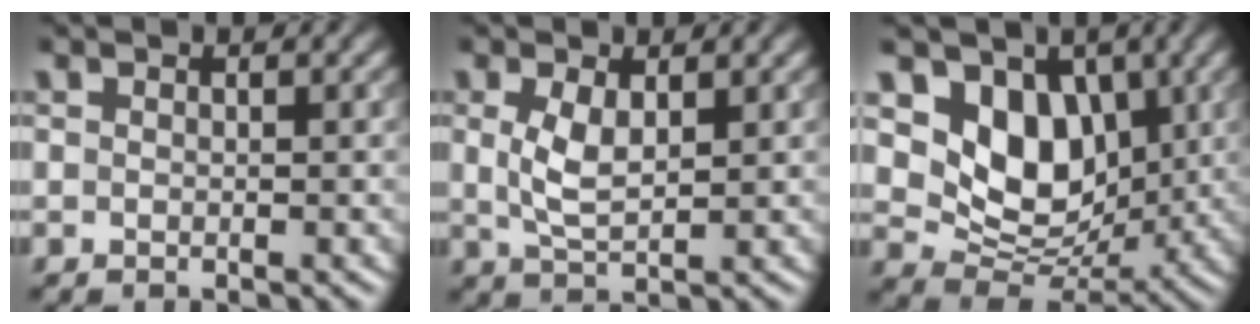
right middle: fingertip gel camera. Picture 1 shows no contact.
{"total": 2.9, "force": [0.7, 1.3, 2.5], "torque": [-0.060, -0.002, 0.019]}
{"total": 7.7, "force": [2.1, 5.7, 4.7], "torque": [-0.076, -0.019, 0.032]}